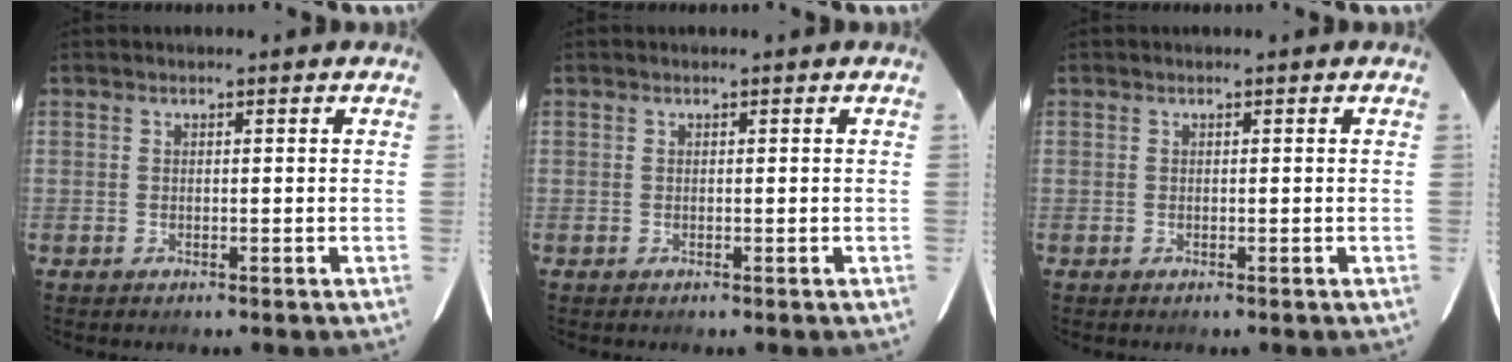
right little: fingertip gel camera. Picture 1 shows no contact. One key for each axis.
{"total": 0.0}
{"total": 0.0}